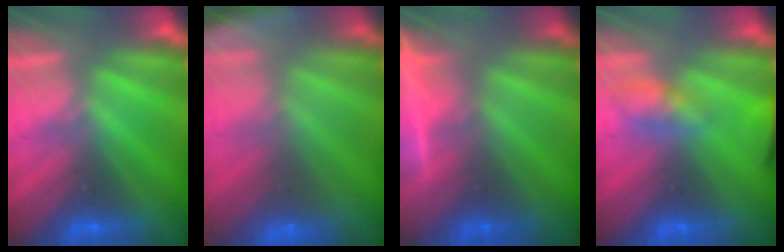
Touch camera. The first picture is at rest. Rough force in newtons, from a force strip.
{"total": 5.7}
{"total": 9.1}
{"total": 4.6}